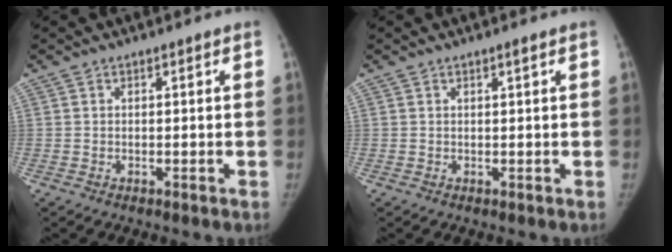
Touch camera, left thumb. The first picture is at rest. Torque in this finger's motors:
{"motor_torque": [-0.06, -0.13, -0.45, 0.31, 0.00]}